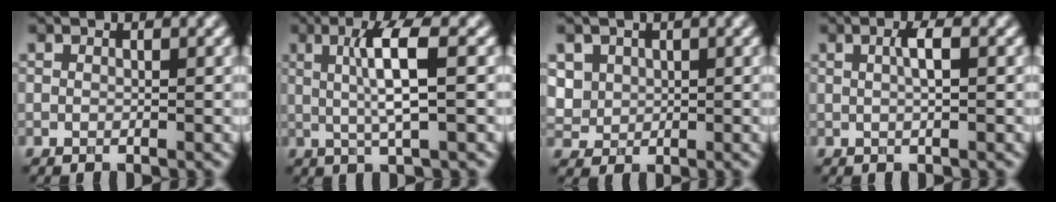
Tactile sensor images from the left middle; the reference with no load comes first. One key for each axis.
{"total": 4.8, "fx": 0.6, "fy": 0.8, "fz": 4.7, "tx": -0.087, "ty": 0.001, "tz": 0.016}
{"total": 3.0, "fx": 1.1, "fy": 2.6, "fz": 1.1, "tx": -0.037, "ty": 0.004, "tz": 0.041}
{"total": 1.8, "fx": 0.2, "fy": 0.3, "fz": 1.8, "tx": -0.031, "ty": 0.005, "tz": 0.003}